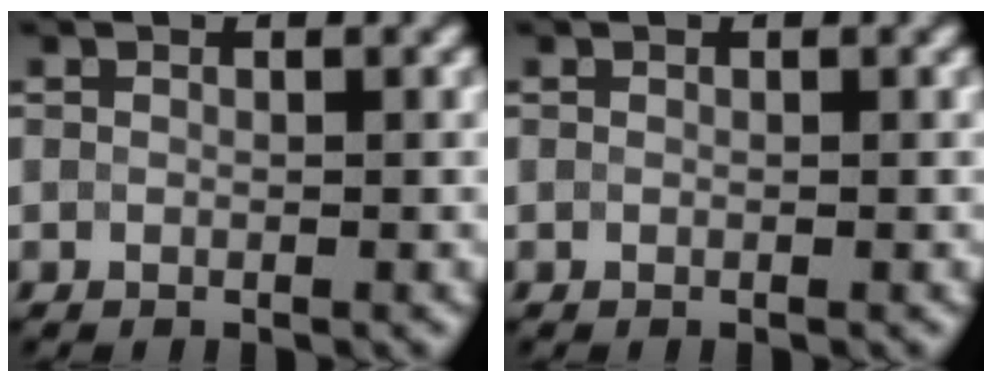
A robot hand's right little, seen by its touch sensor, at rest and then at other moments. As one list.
[{"total": 0.0}]